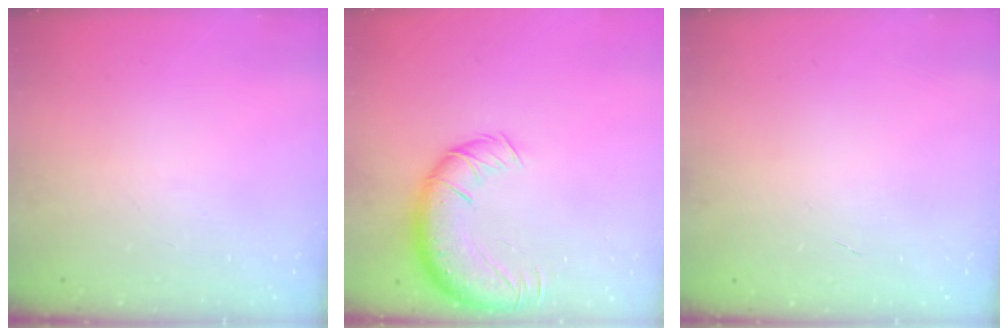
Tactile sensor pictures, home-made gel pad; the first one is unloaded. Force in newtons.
{"total": 13.9, "press": 13.5, "slide": 3.3}
{"total": 0.0}